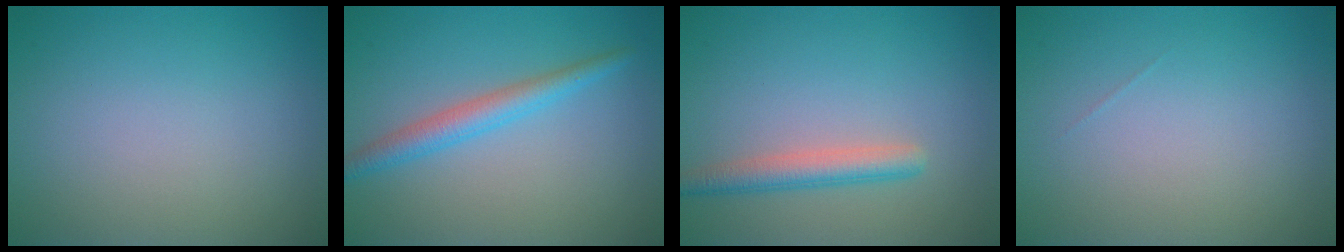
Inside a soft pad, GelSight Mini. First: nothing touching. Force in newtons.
{"total": 2.7, "press": 2.7, "slide": 0.1}
{"total": 2.7, "press": 2.7, "slide": 0.3}
{"total": 0.0}